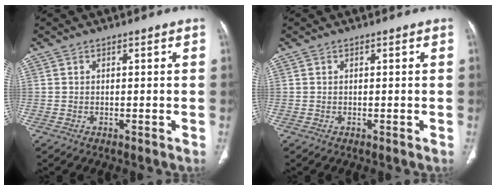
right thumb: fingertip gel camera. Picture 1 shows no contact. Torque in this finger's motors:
{"motor_torque": [0.00, 0.00, 0.00, 0.00, 0.00]}